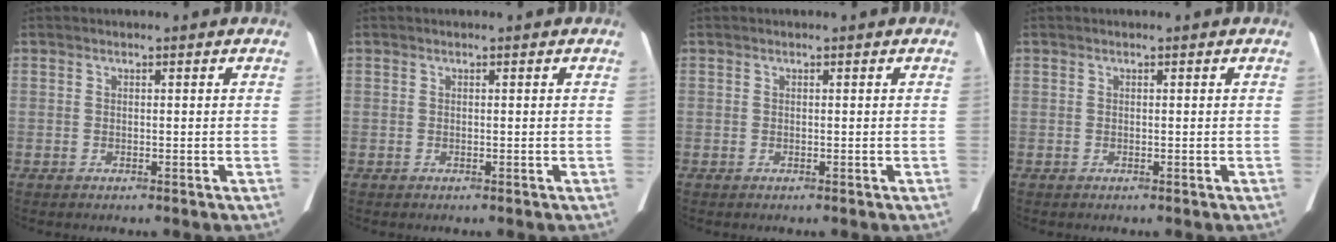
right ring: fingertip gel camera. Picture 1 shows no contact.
{"total": 0.0}
{"total": 0.0}
{"total": 0.0}